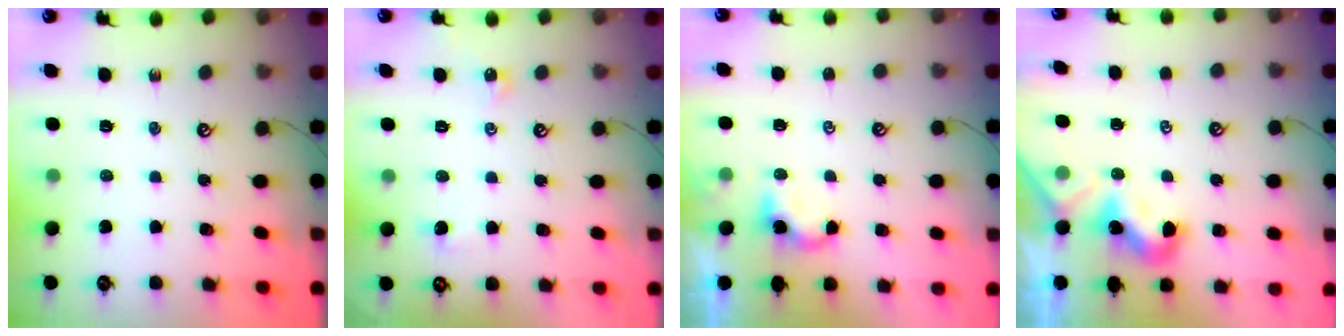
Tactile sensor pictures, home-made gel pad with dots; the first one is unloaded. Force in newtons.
{"total": 2.6, "press": 2.6, "slide": 0.5}
{"total": 1.1, "press": 1.0, "slide": 0.3}
{"total": 1.8, "press": 1.7, "slide": 0.5}